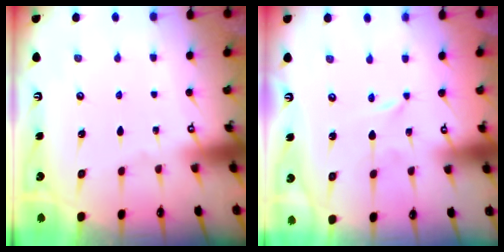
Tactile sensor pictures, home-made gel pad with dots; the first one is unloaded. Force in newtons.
{"total": 0.0}